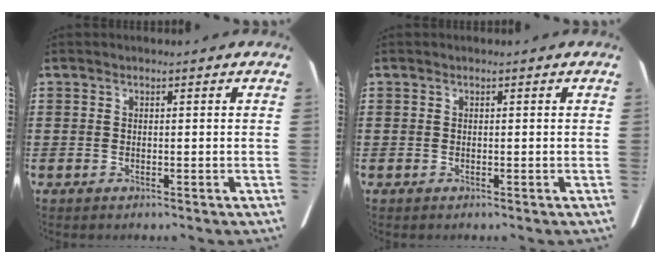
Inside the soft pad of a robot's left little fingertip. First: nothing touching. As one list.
[{"total": 0.0}]